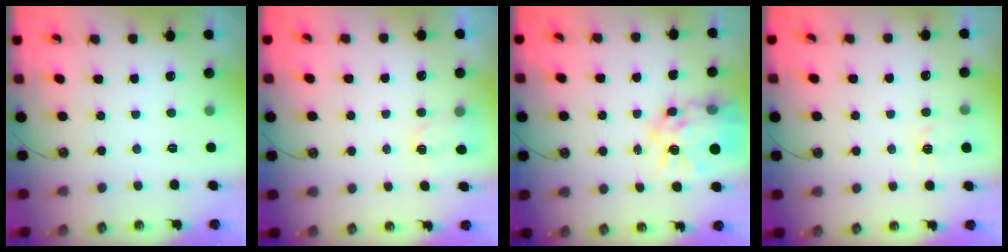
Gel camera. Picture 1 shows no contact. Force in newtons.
{"total": 3.3, "press": 3.3, "slide": 0.2}
{"total": 15.1, "press": 15.0, "slide": 1.4}
{"total": 3.2, "press": 3.2, "slide": 0.4}